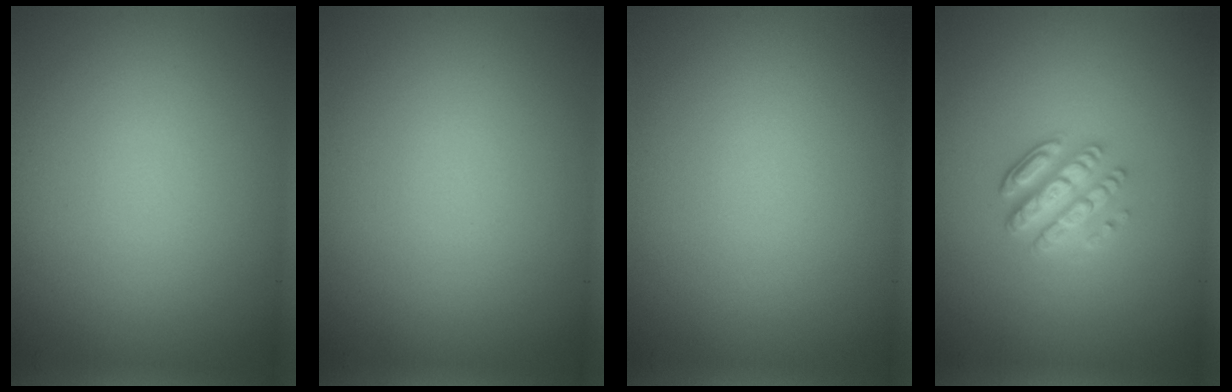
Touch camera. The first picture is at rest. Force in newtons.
{"total": 0.0}
{"total": 0.0}
{"total": 3.6, "press": 3.1, "slide": 1.8}